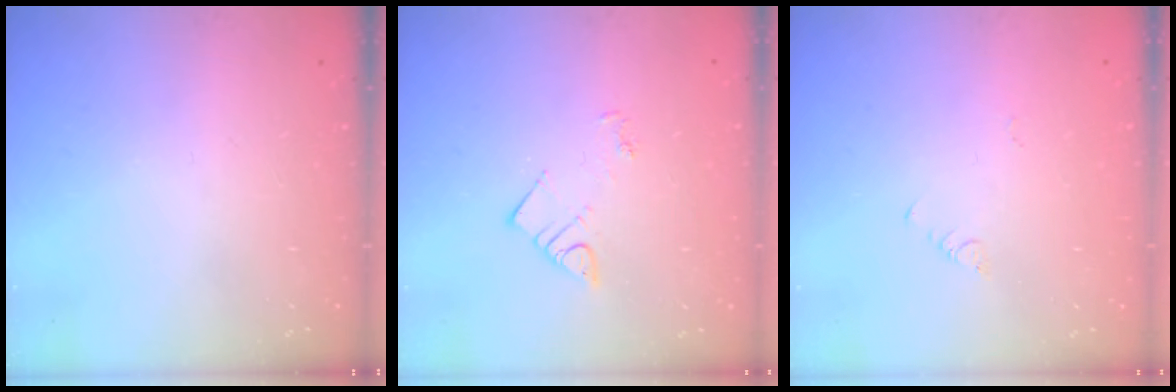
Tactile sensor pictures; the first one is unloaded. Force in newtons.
{"total": 3.8, "press": 3.8, "slide": 0.4}
{"total": 1.9, "press": 1.9, "slide": 0.4}